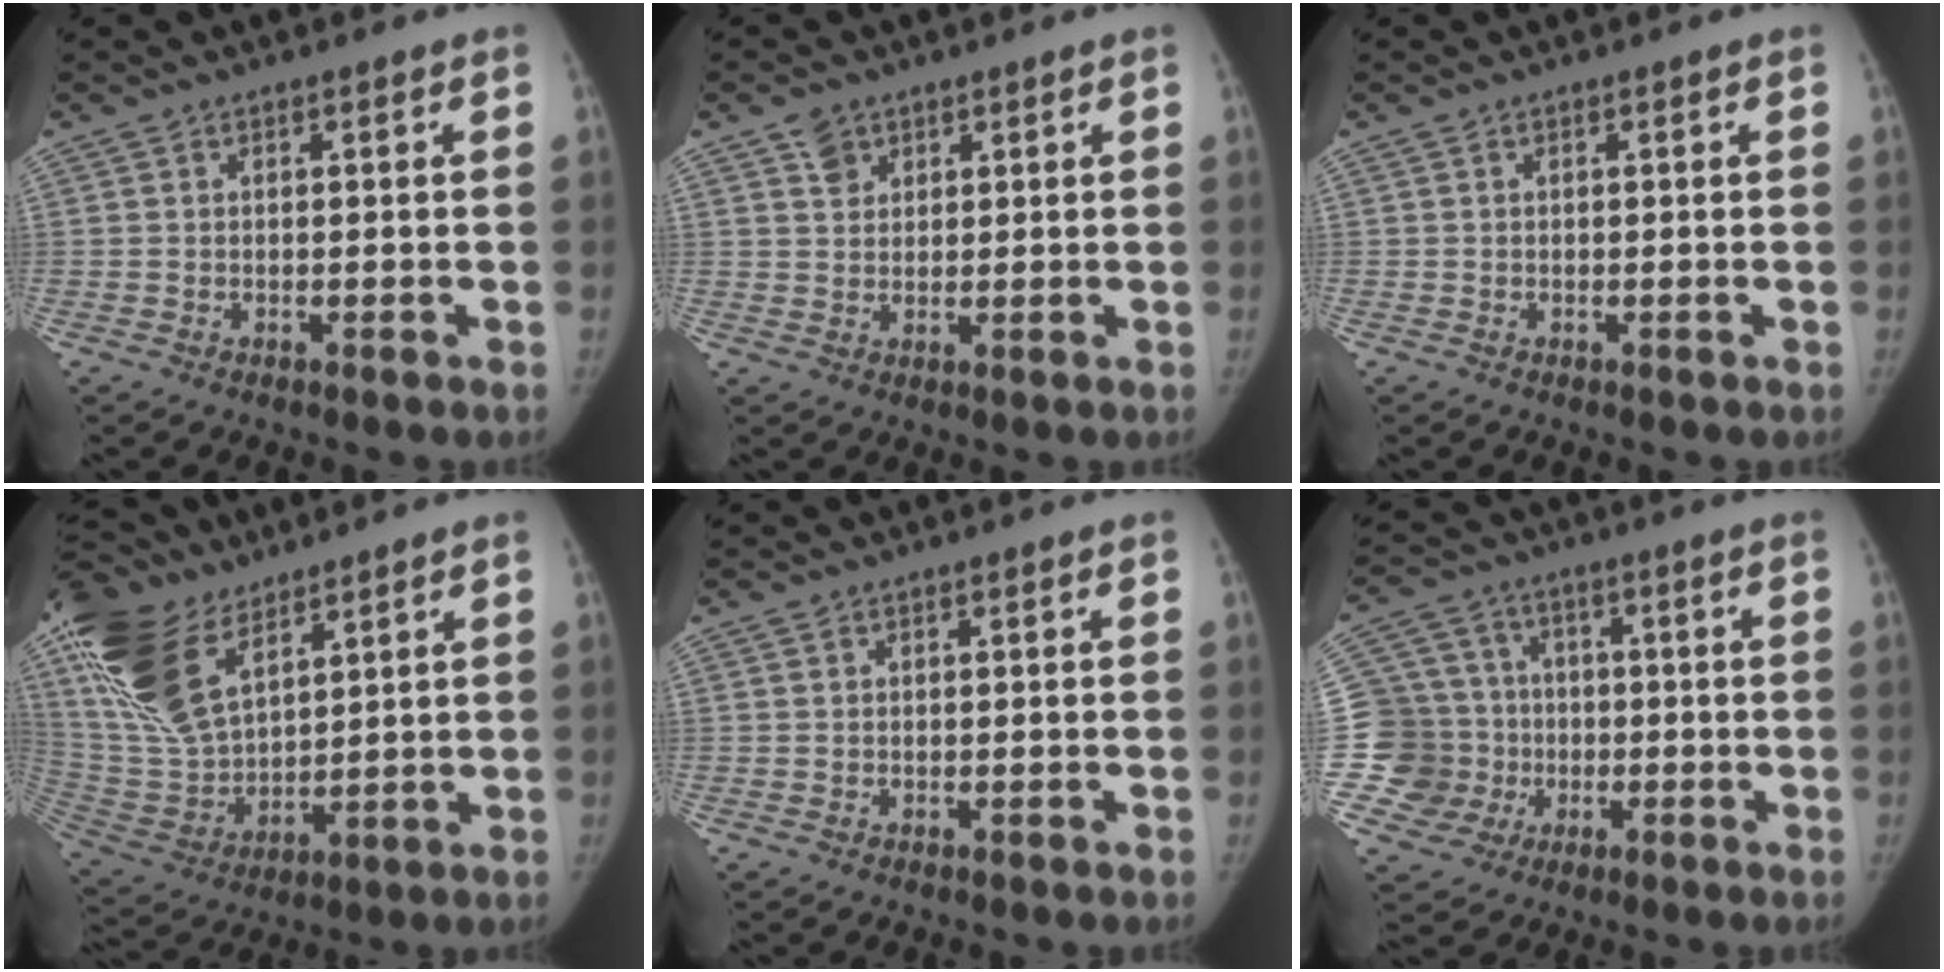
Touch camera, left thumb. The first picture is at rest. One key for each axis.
{"total": 2.9, "fx": 1.8, "fy": 2.2, "fz": 0.8, "tx": 0.003, "ty": -0.018, "tz": 0.032}
{"total": 0.0}
{"total": 20.2, "fx": 11.8, "fy": 10.2, "fz": 12.8, "tx": -0.267, "ty": -0.036, "tz": 0.240}
{"total": 0.0}
{"total": 13.7, "fx": -1.3, "fy": 13.3, "fz": 3.0, "tx": -0.035, "ty": 0.038, "tz": -0.010}